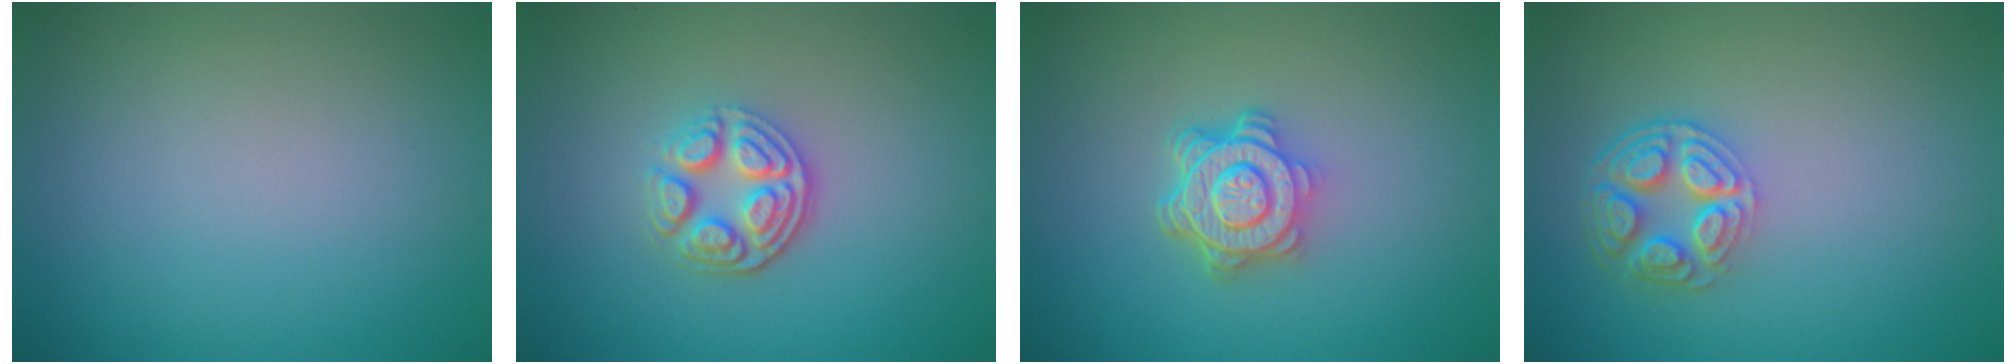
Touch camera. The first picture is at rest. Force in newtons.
{"total": 3.7, "press": 3.1, "slide": 2.2}
{"total": 4.8, "press": 3.7, "slide": 3.1}
{"total": 4.6, "press": 3.5, "slide": 2.9}